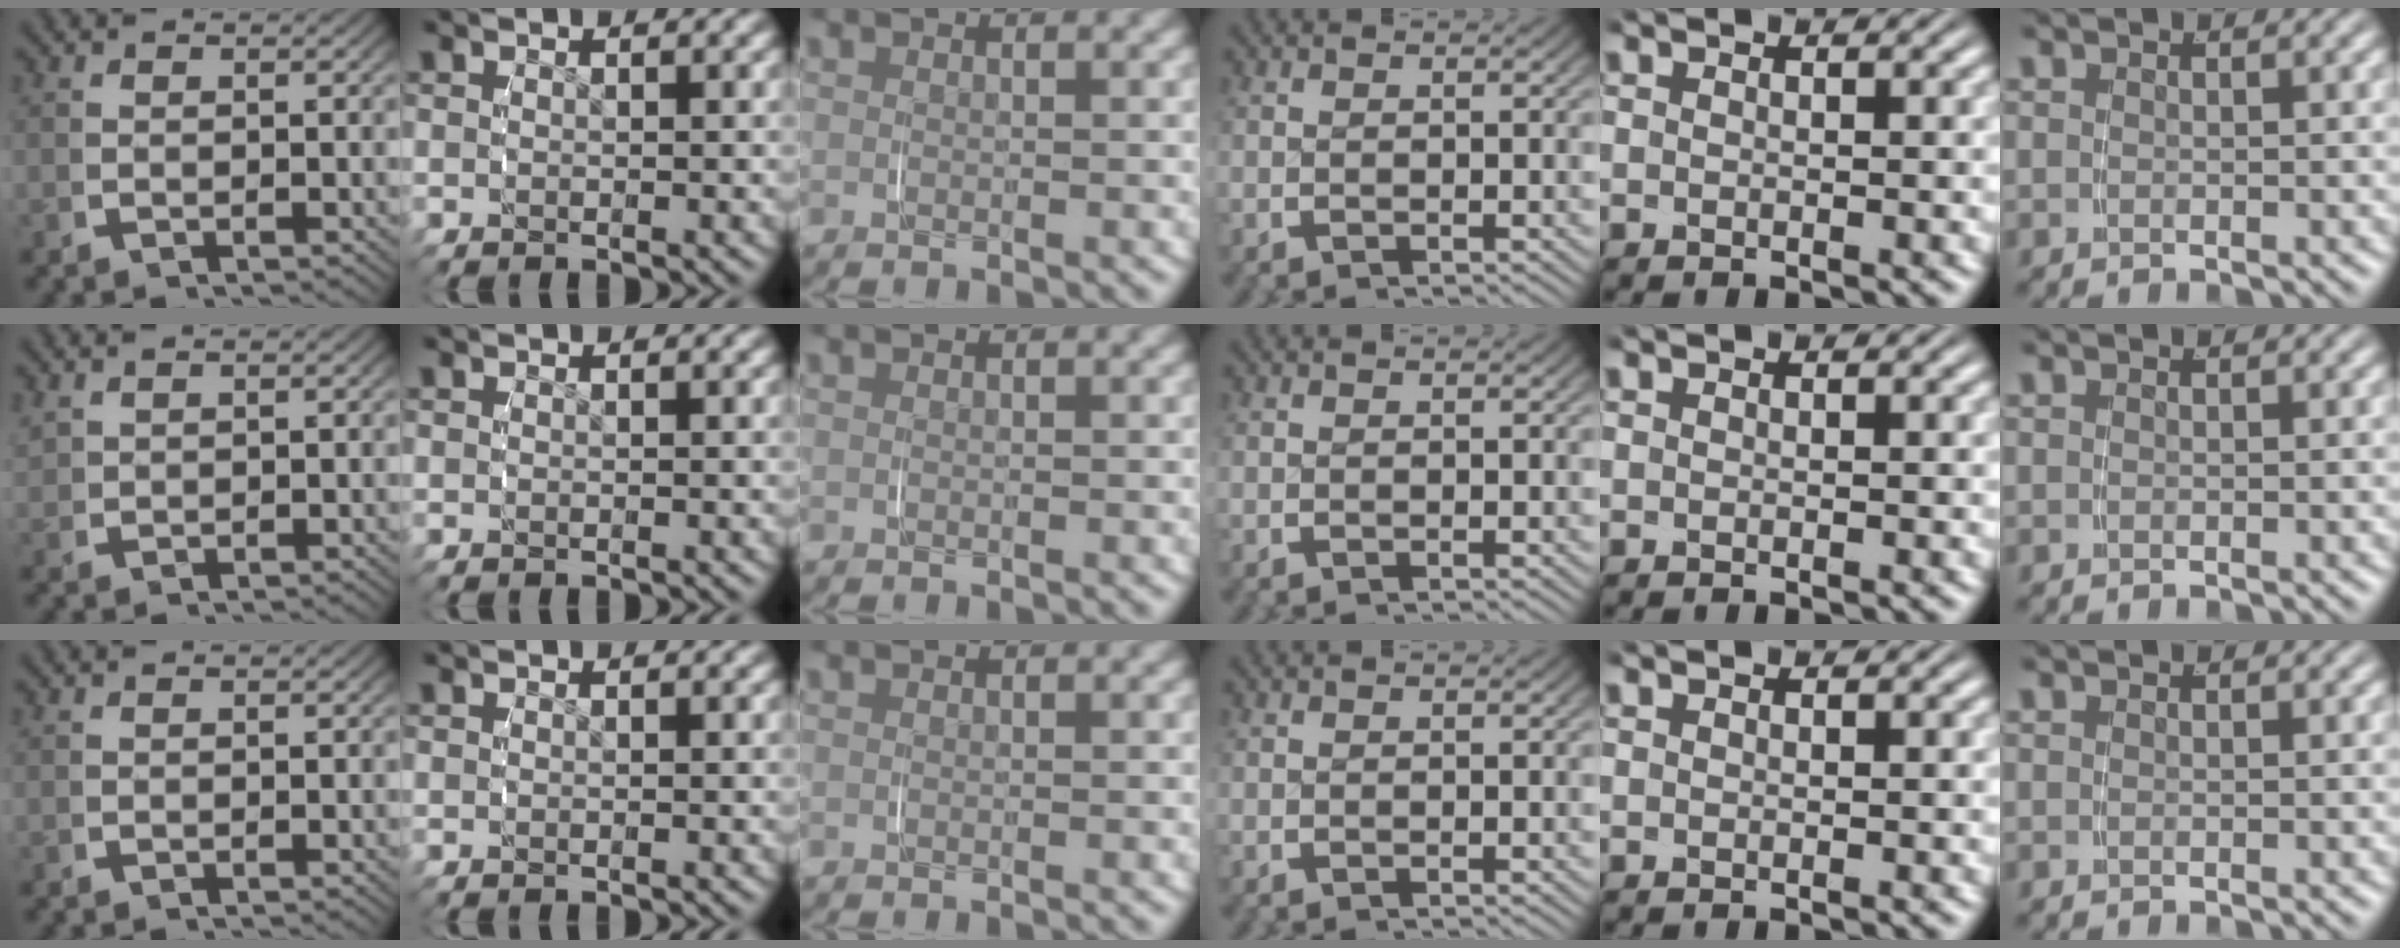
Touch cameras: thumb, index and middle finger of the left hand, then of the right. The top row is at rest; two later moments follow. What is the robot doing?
{"motion": "grasp_and_lifting", "object": "jewelry box"}